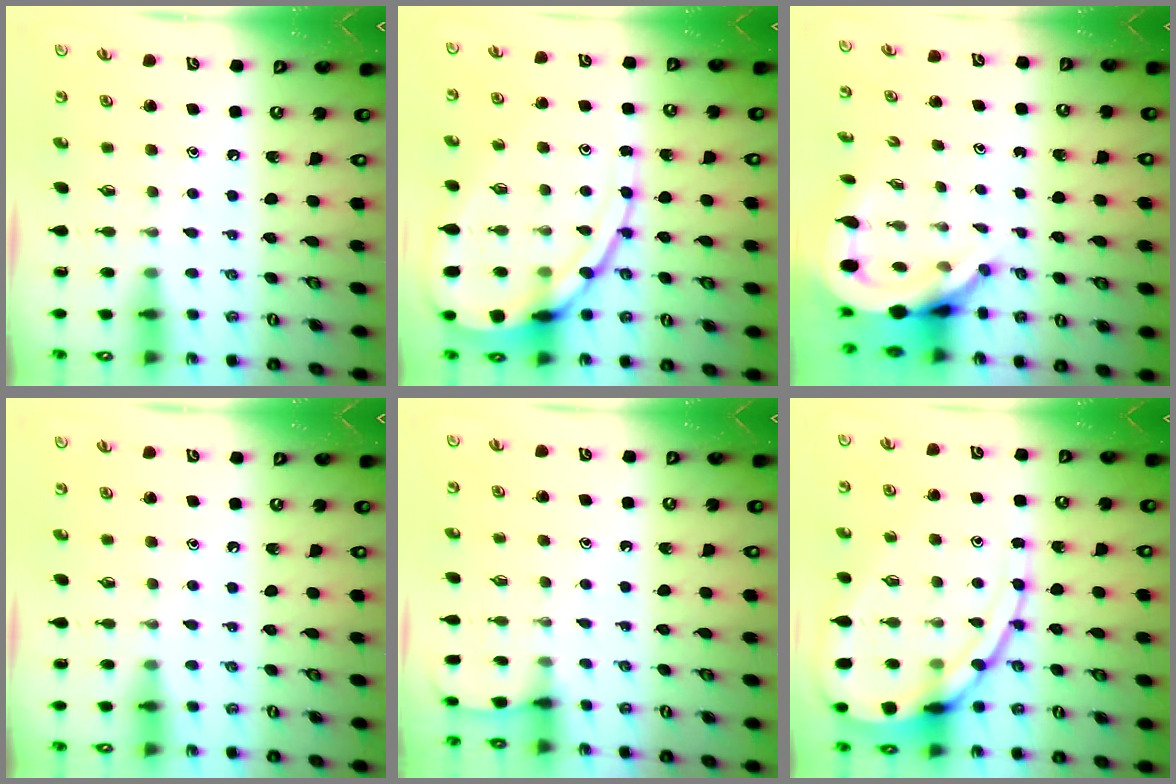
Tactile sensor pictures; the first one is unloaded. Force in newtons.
{"total": 15.9, "press": 15.8, "slide": 1.6}
{"total": 10.3, "press": 10.2, "slide": 1.3}
{"total": 0.0}
{"total": 1.8, "press": 1.8, "slide": 0.2}
{"total": 15.9, "press": 15.8, "slide": 1.6}